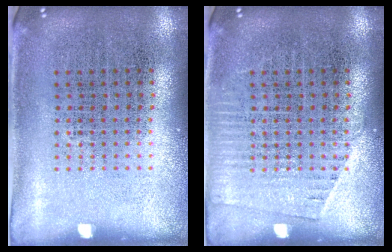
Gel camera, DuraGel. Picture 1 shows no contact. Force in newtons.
{"total": 1.2, "press": 1.2, "slide": 0.1}